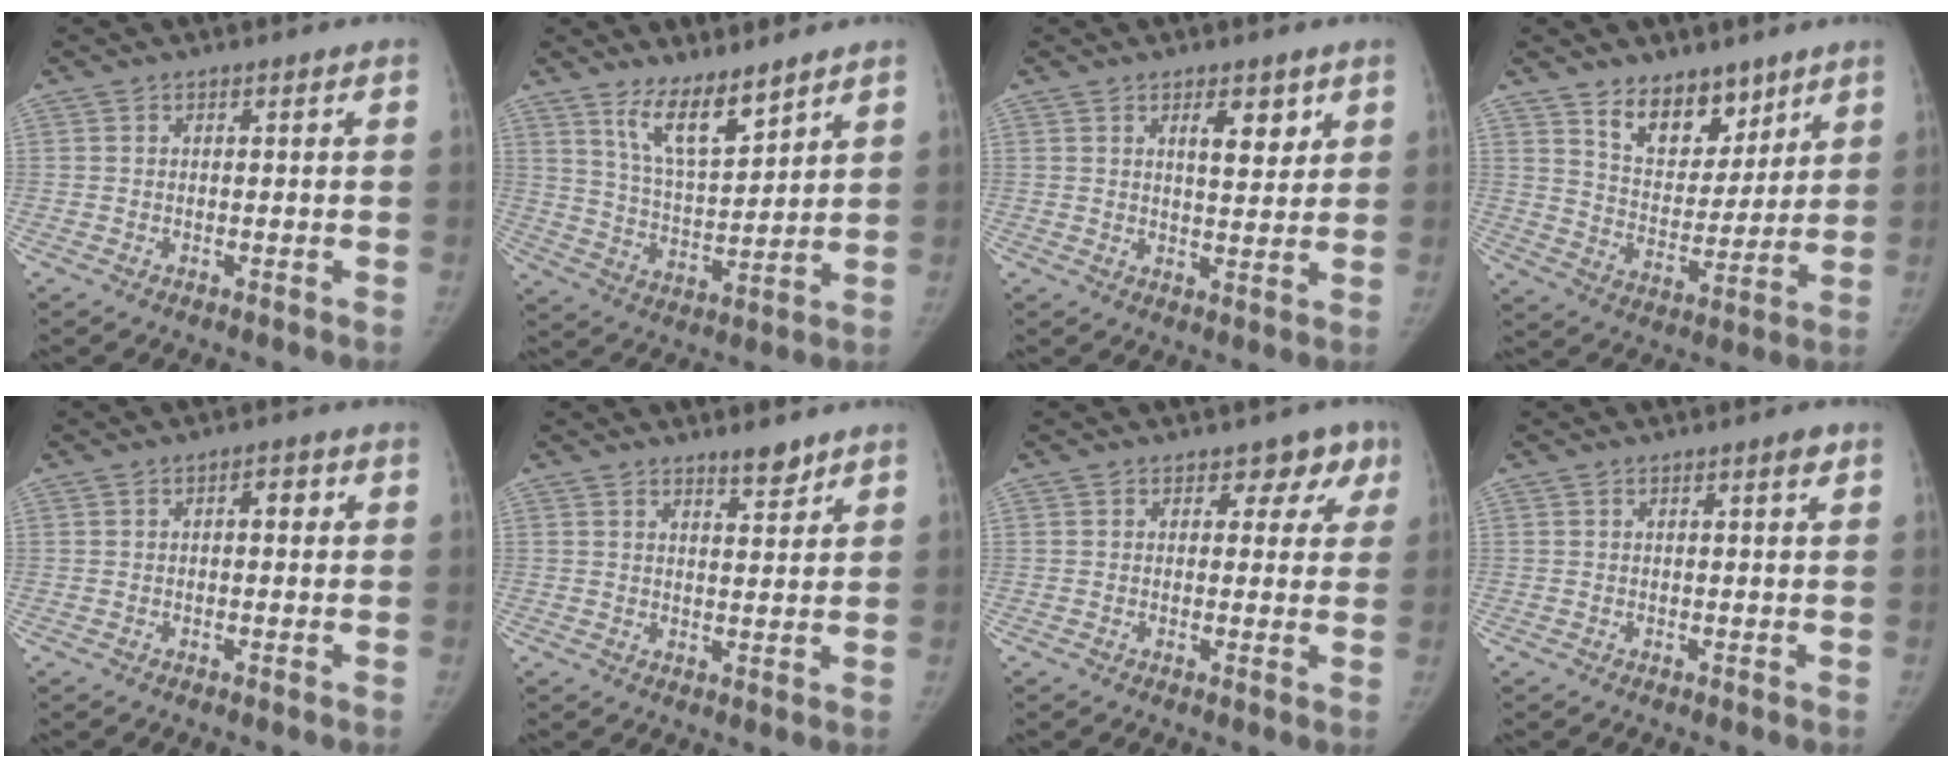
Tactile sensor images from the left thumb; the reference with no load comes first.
{"total": 9.5, "force": [7.2, 2.5, 5.8], "torque": [-0.090, -0.063, 0.144]}
{"total": 5.7, "force": [3.0, 2.5, 4.2], "torque": [-0.042, -0.021, 0.045]}
{"total": 11.8, "force": [8.3, 6.6, 5.2], "torque": [-0.042, -0.063, 0.150]}
{"total": 2.4, "force": [0.5, 1.3, 1.9], "torque": [-0.014, 0.005, 0.001]}
{"total": 3.7, "force": [3.1, 1.0, 1.8], "torque": [-0.012, -0.026, 0.047]}
{"total": 4.7, "force": [2.7, 3.5, 1.6], "torque": [0.020, -0.010, 0.020]}
{"total": 1.3, "force": [0.8, 0.2, 1.1], "torque": [-0.016, -0.002, 0.010]}